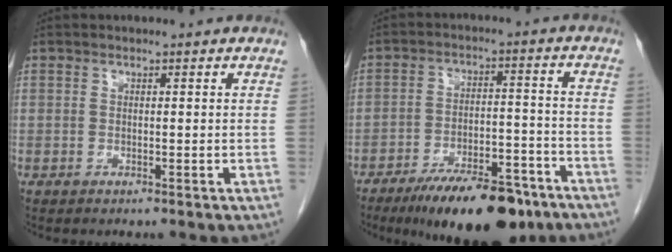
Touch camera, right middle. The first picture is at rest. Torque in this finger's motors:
{"motor_torque": [1.17, -0.97, 0.27, 0.09]}